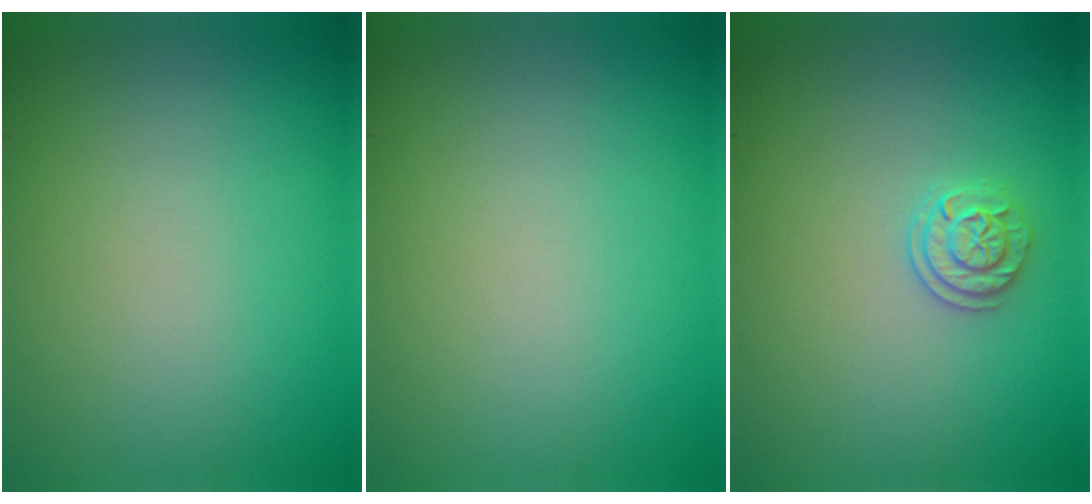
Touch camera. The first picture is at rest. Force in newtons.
{"total": 0.0}
{"total": 1.9, "press": 1.7, "slide": 0.8}